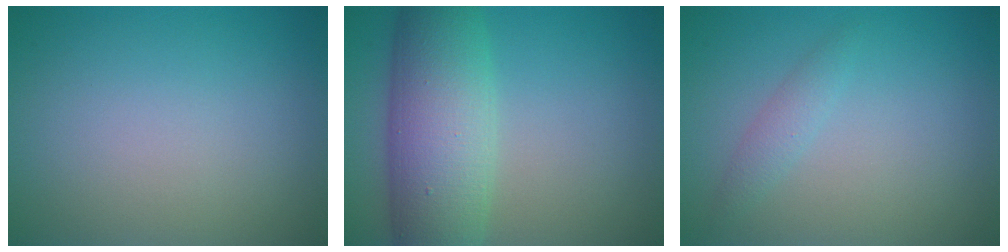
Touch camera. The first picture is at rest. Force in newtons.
{"total": 8.7, "press": 8.7, "slide": 0.3}
{"total": 1.3, "press": 1.3, "slide": 0.0}